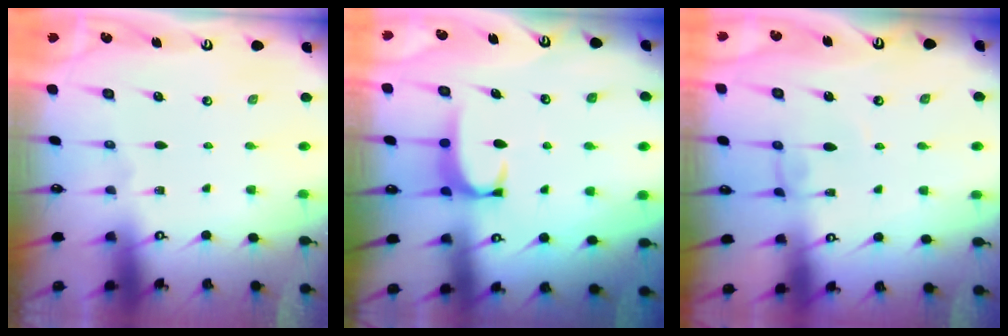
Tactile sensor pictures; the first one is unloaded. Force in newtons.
{"total": 1.8, "press": 1.7, "slide": 0.5}
{"total": 1.9, "press": 1.9, "slide": 0.2}